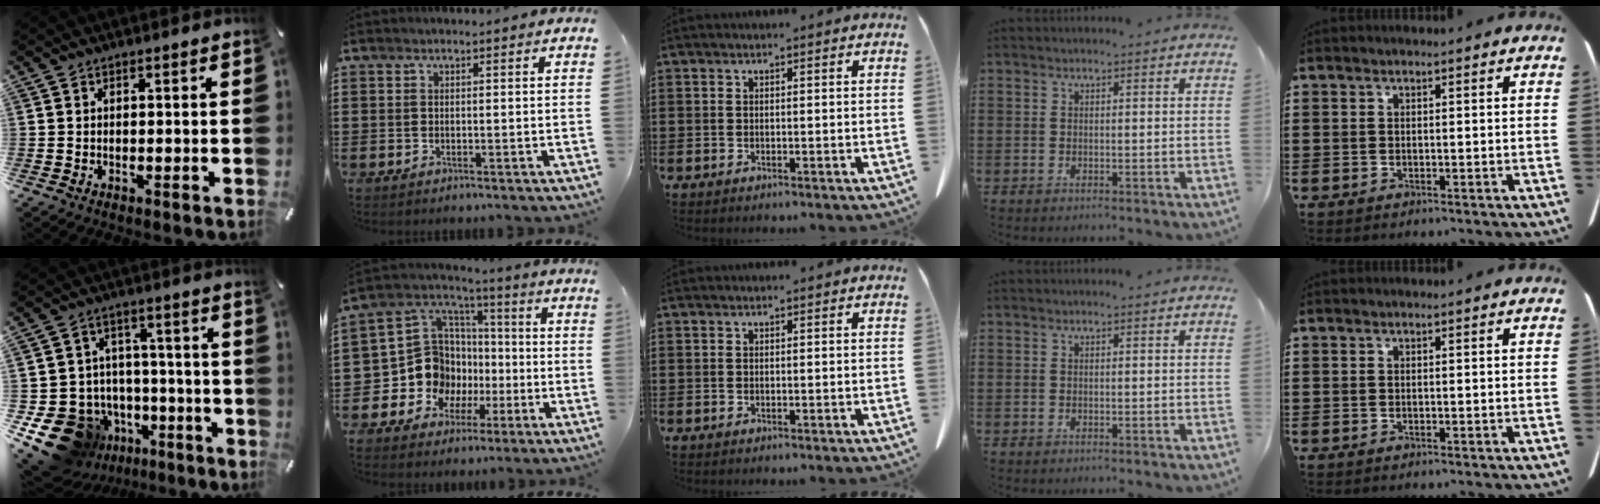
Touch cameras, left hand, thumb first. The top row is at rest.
{"thumb": {"total": 17.7, "force": [-9.3, 13.3, 7.0], "torque": [-0.113, 0.054, -0.129]}, "index": {"total": 11.9, "force": [-2.4, 10.8, 4.3], "torque": [-0.139, -0.006, -0.035]}}